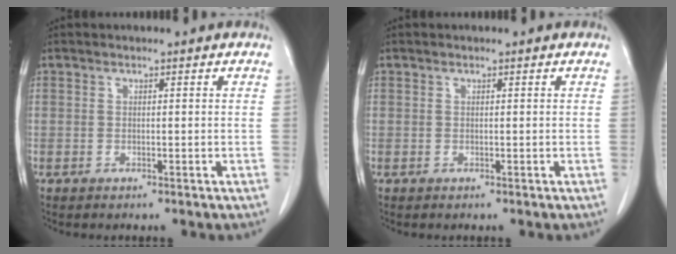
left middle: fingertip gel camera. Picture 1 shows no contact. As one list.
[{"total": 0.0}]